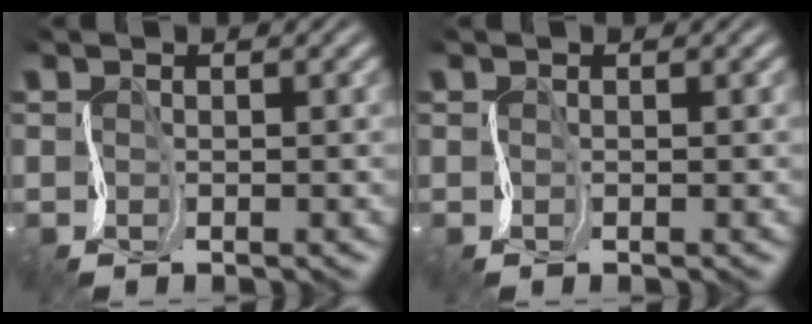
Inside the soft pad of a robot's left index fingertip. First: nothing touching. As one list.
[{"total": 0.0}]